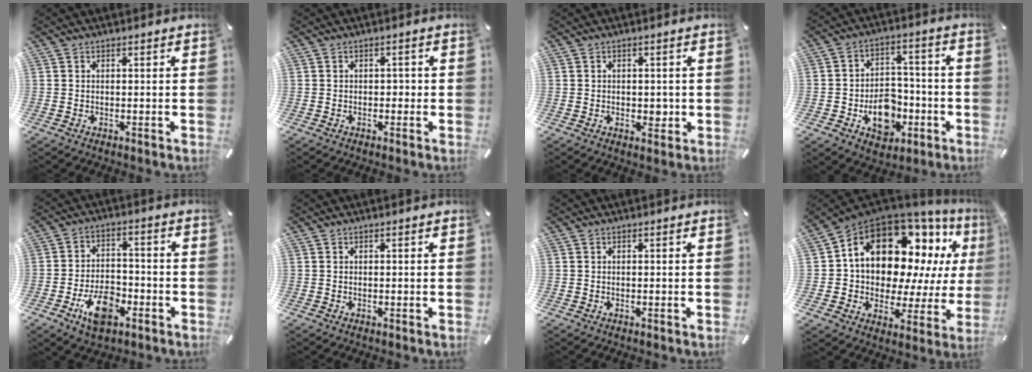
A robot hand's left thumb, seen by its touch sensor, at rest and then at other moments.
{"total": 1.2, "force": [-0.5, 0.9, 0.4], "torque": [-0.012, 0.005, -0.014]}
{"total": 2.6, "force": [-0.2, 2.0, 1.6], "torque": [-0.007, -0.006, -0.009]}
{"total": 11.3, "force": [-3.8, 8.7, 6.1], "torque": [-0.084, 0.028, -0.058]}
{"total": 10.7, "force": [-5.2, 6.1, 7.1], "torque": [-0.135, 0.018, -0.093]}
{"total": 0.0}
{"total": 0.0}
{"total": 18.9, "force": [8.9, 12.3, 11.3], "torque": [-0.196, -0.063, 0.153]}